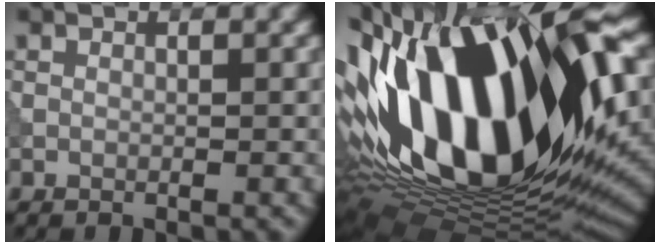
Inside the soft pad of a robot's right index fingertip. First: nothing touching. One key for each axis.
{"total": 17.9, "fx": 2.8, "fy": 9.0, "fz": 15.2, "tx": -0.287, "ty": 0.010, "tz": 0.034}